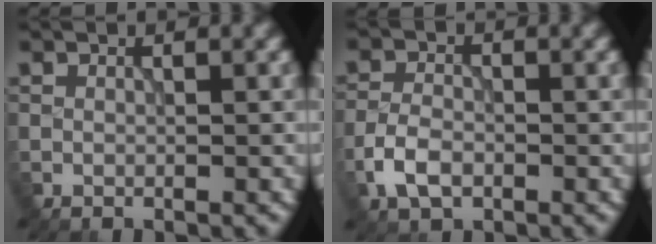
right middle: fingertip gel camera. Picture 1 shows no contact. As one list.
[{"total": 3.4, "force": [-1.6, 2.1, 2.0], "torque": [-0.044, -0.003, -0.037]}]